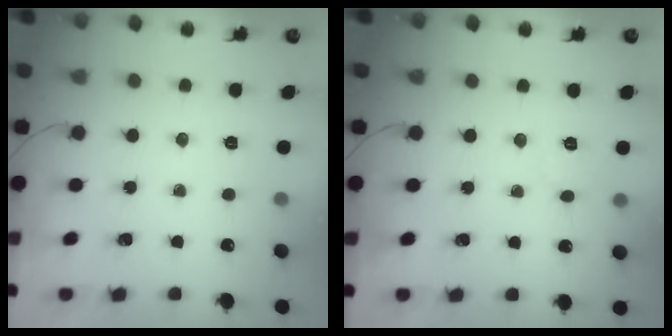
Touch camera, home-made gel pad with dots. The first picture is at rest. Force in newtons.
{"total": 4.1, "press": 3.9, "slide": 1.3}